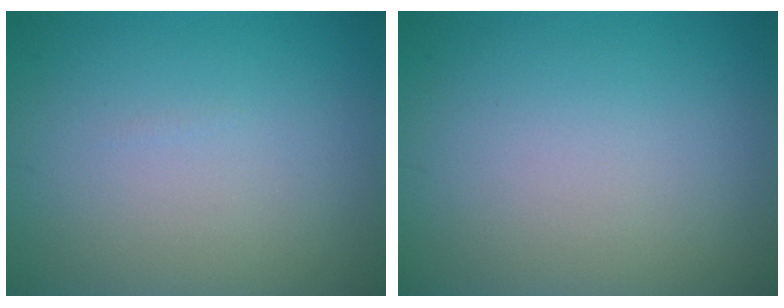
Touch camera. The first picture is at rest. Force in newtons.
{"total": 0.0}